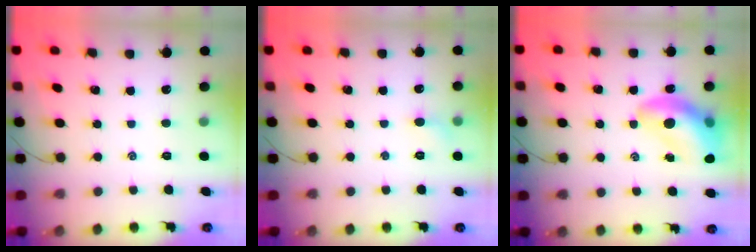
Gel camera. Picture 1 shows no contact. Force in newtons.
{"total": 3.8, "press": 3.6, "slide": 1.3}
{"total": 14.1, "press": 13.6, "slide": 3.8}